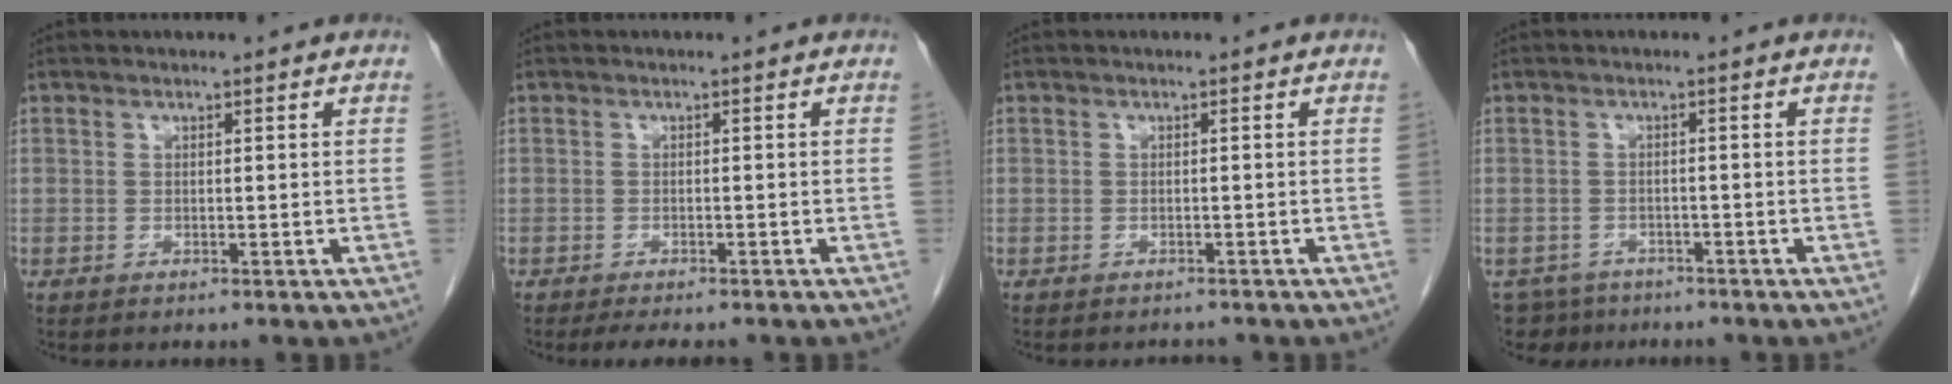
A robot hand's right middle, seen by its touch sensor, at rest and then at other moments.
{"total": 5.0, "force": [-4.2, 1.1, 2.4], "torque": [-0.031, -0.009, -0.057]}
{"total": 1.4, "force": [-1.3, 0.4, 0.0], "torque": [-0.005, -0.004, -0.018]}
{"total": 4.8, "force": [-4.1, 2.5, -0.3], "torque": [0.011, 0.000, -0.065]}